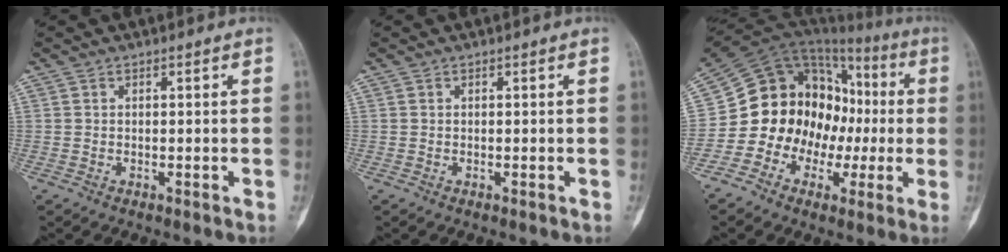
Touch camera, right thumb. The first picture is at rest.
{"total": 0.0}
{"total": 17.6, "force": [-2.9, 14.5, 9.6], "torque": [-0.101, 0.094, -0.046]}